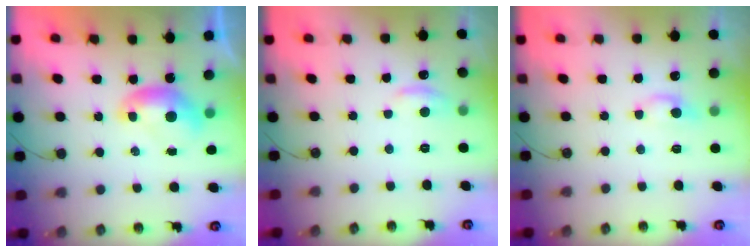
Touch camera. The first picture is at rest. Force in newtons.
{"total": 1.7, "press": 1.6, "slide": 0.7}
{"total": 1.7, "press": 1.6, "slide": 0.6}